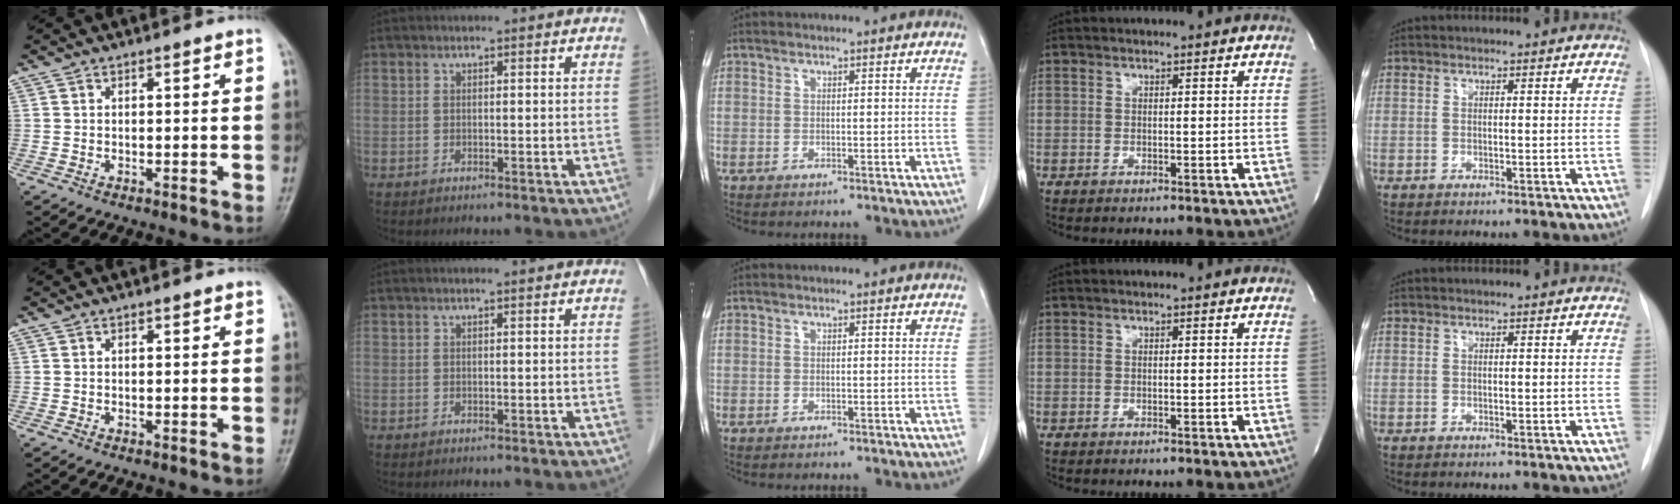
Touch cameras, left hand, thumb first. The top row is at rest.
{"index": {"total": 0.6, "force": [0.5, -0.1, 0.2], "torque": [-0.008, 0.001, 0.012]}}